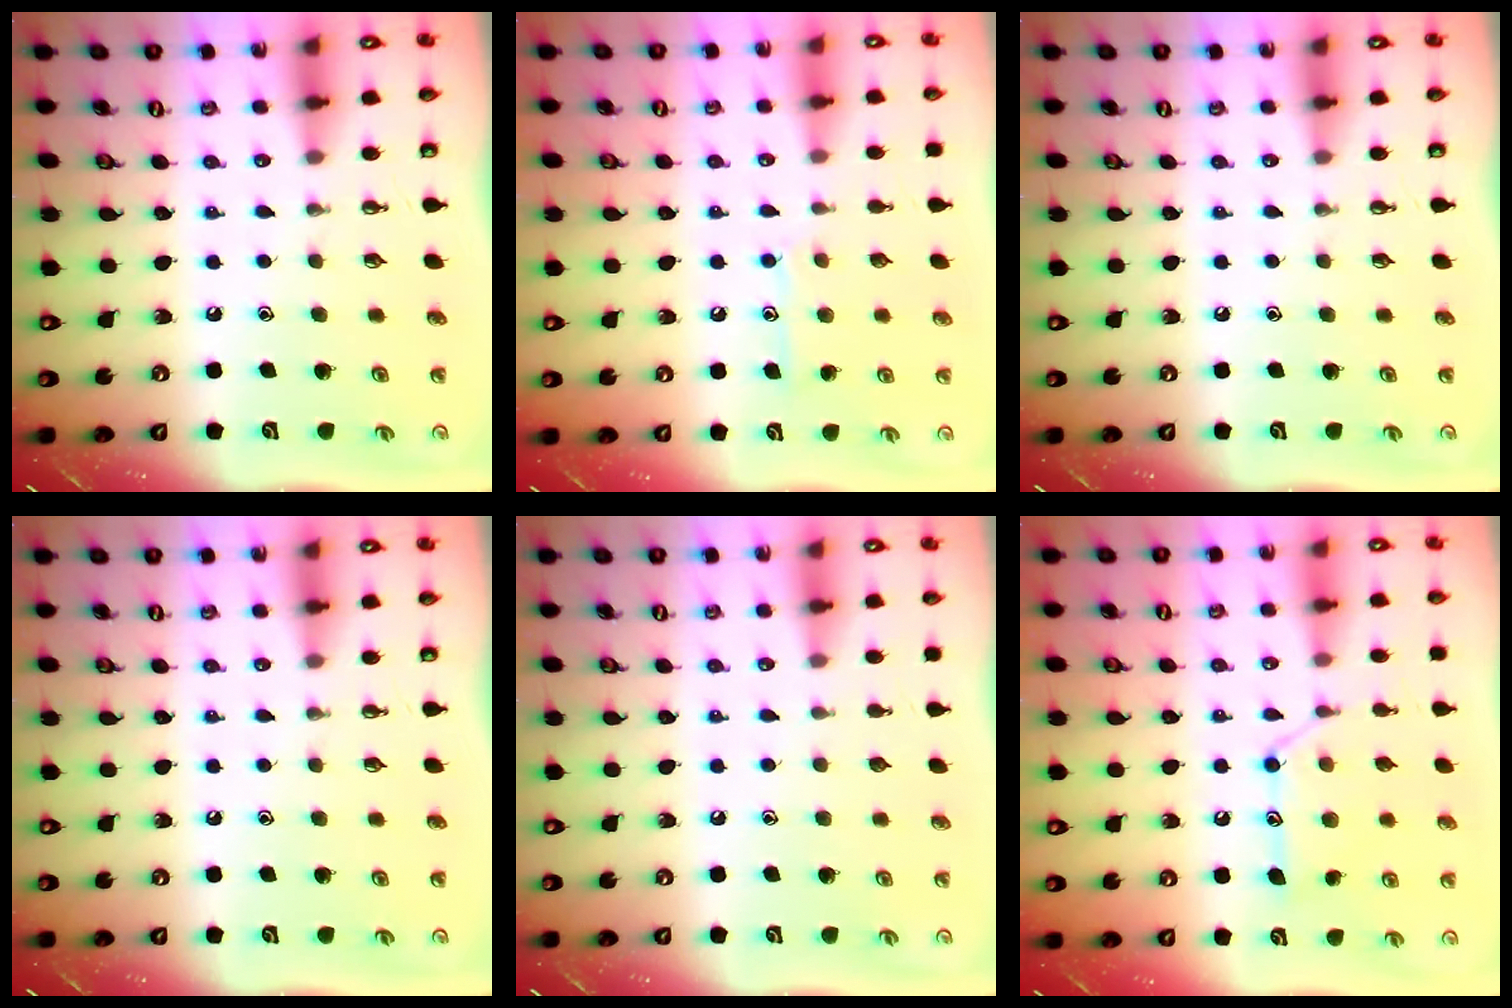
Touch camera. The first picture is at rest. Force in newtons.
{"total": 8.1, "press": 8.0, "slide": 0.5}
{"total": 0.0}
{"total": 0.0}
{"total": 0.0}
{"total": 14.0, "press": 14.0, "slide": 1.0}